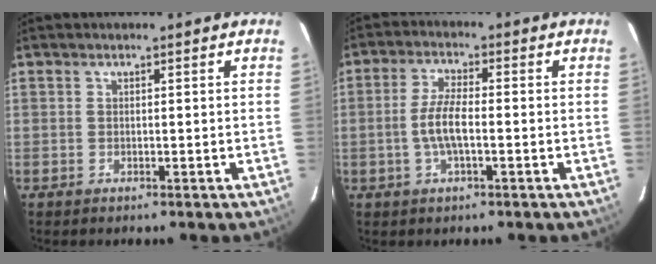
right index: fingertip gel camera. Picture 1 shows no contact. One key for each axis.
{"total": 5.6, "fx": -1.3, "fy": 1.5, "fz": 5.3, "tx": -0.109, "ty": 0.002, "tz": -0.025}